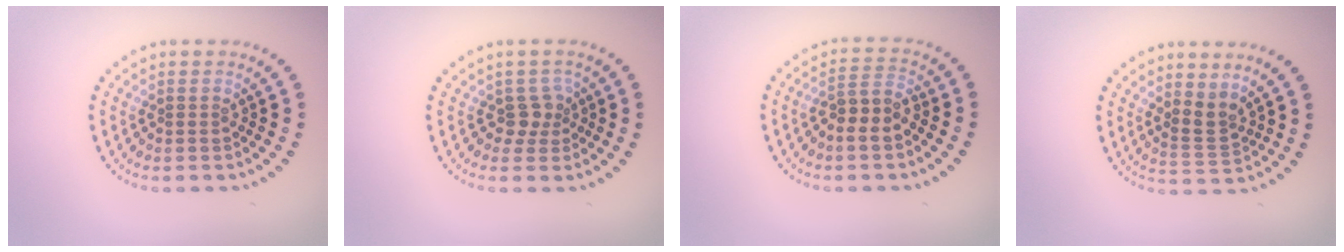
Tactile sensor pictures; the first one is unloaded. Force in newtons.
{"total": 1.8, "press": 1.4, "slide": 1.2}
{"total": 3.0, "press": 2.6, "slide": 1.4}
{"total": 2.3, "press": 1.5, "slide": 1.7}